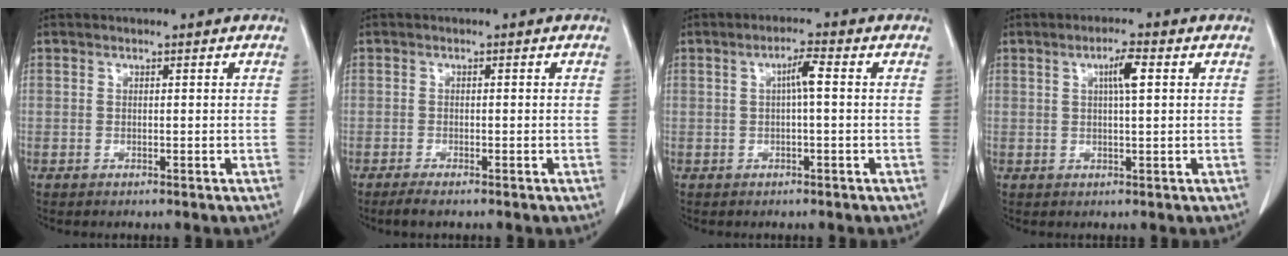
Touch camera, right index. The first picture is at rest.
{"total": 2.1, "force": [-1.6, 0.2, 1.3], "torque": [-0.028, -0.006, -0.028]}
{"total": 2.9, "force": [0.4, 0.3, 2.9], "torque": [-0.050, 0.005, 0.006]}
{"total": 3.6, "force": [1.1, 0.3, 3.4], "torque": [-0.059, 0.003, 0.016]}